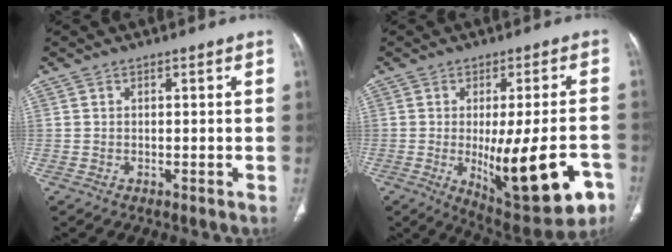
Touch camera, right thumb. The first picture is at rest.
{"total": 19.2, "force": [-5.7, 6.4, 17.2], "torque": [-0.215, 0.001, -0.055]}